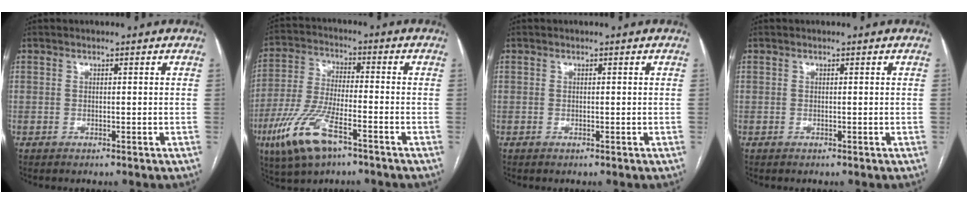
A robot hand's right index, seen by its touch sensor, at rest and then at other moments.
{"total": 12.3, "force": [-6.6, 3.6, 9.7], "torque": [-0.213, -0.015, -0.121]}
{"total": 0.0}
{"total": 0.0}